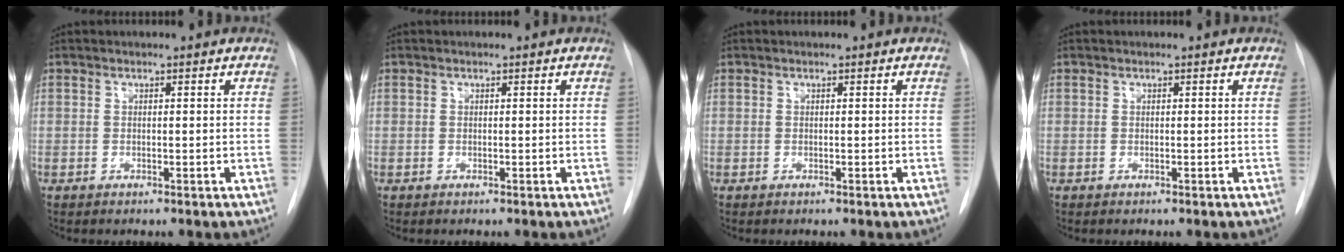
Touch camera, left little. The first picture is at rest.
{"total": 0.0}
{"total": 0.0}
{"total": 0.0}